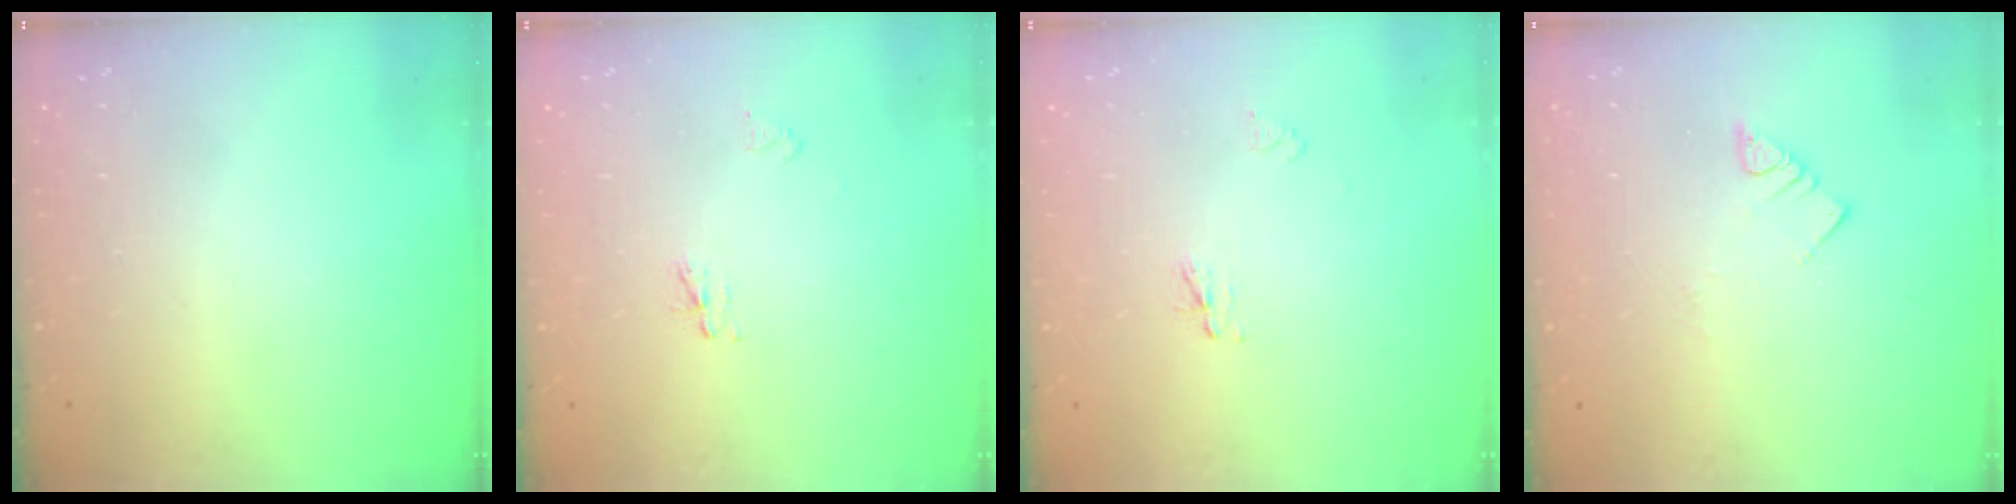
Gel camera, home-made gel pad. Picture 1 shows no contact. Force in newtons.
{"total": 2.3, "press": 2.3, "slide": 0.3}
{"total": 2.3, "press": 2.3, "slide": 0.3}
{"total": 4.0, "press": 4.0, "slide": 0.4}